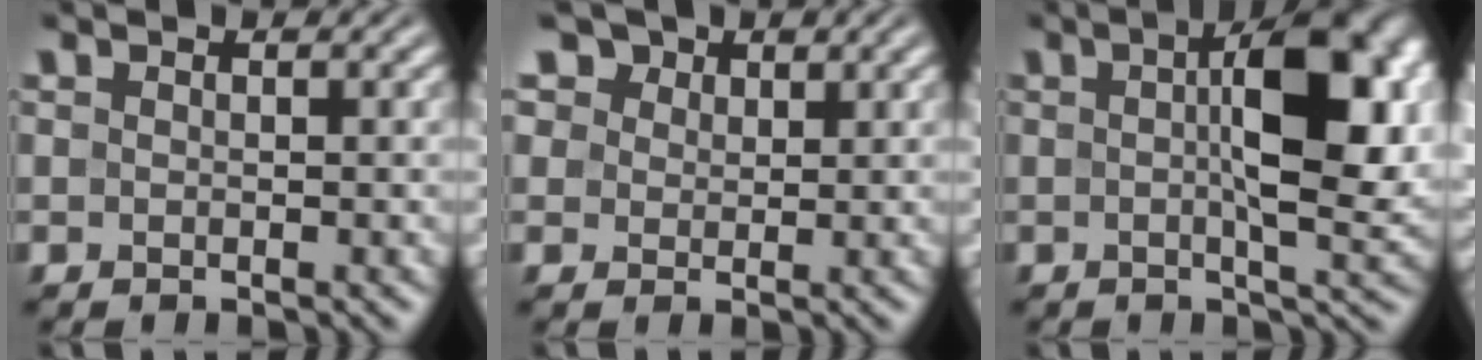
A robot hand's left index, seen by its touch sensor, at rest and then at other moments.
{"total": 5.5, "force": [3.6, 3.6, 2.1], "torque": [-0.060, 0.001, 0.056]}
{"total": 10.4, "force": [1.4, 3.5, 9.7], "torque": [-0.138, 0.005, 0.021]}